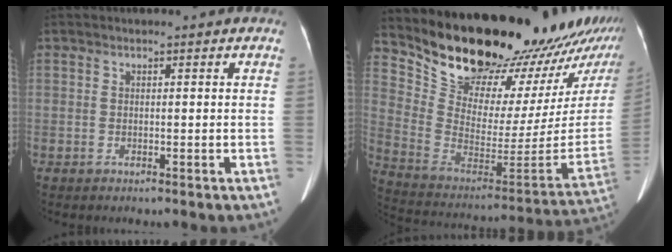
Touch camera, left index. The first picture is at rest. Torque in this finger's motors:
{"motor_torque": [0.60, -1.54, 0.59, 0.12]}